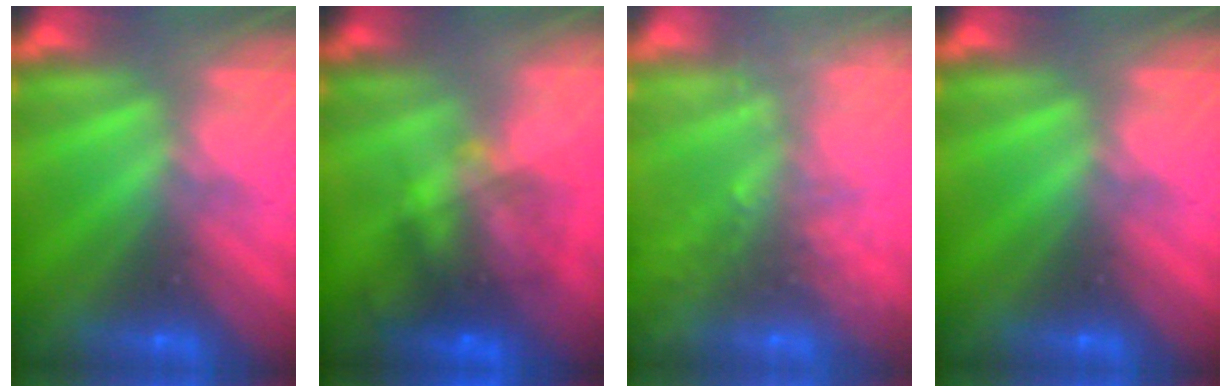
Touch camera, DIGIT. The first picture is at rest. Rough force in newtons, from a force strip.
{"total": 6.9}
{"total": 9.1}
{"total": 0.0}